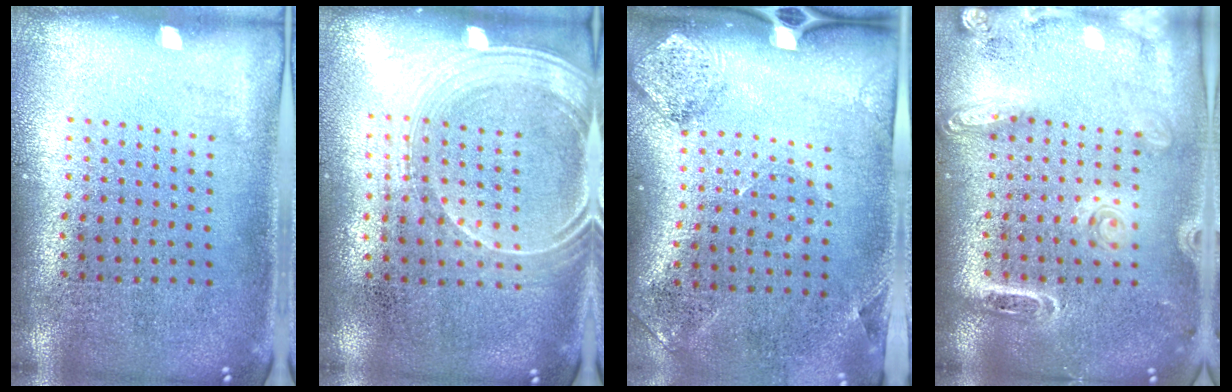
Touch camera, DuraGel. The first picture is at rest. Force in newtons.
{"total": 1.7, "press": 1.5, "slide": 0.9}
{"total": 1.8, "press": 1.2, "slide": 1.4}
{"total": 1.9, "press": 1.7, "slide": 0.9}